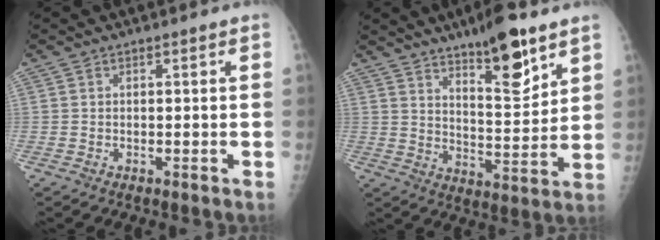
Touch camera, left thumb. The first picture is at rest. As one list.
[{"total": 12.9, "force": [8.4, 3.6, 9.0], "torque": [-0.115, -0.060, 0.137]}]